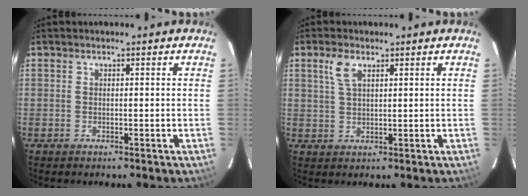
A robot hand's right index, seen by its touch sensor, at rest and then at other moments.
{"total": 4.0, "force": [2.0, 1.8, 2.9], "torque": [-0.060, 0.007, 0.043]}